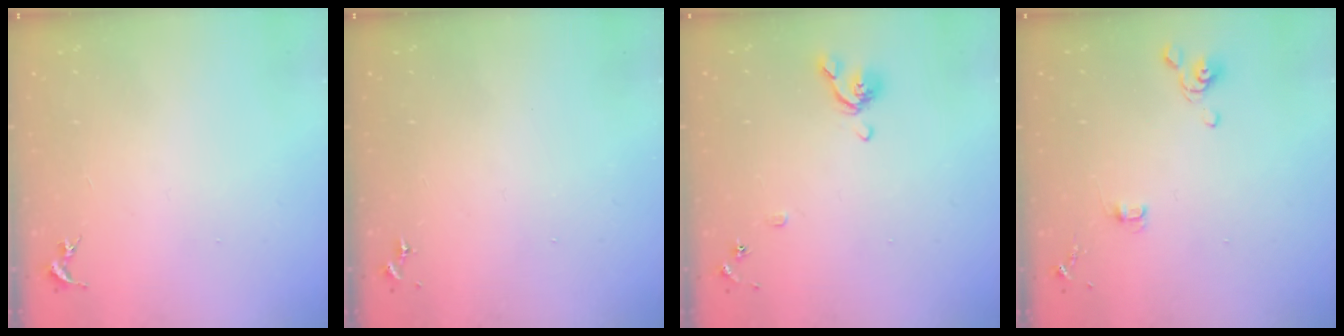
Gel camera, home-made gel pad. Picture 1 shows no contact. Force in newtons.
{"total": 0.0}
{"total": 7.9, "press": 7.7, "slide": 1.4}
{"total": 4.1, "press": 3.9, "slide": 1.4}